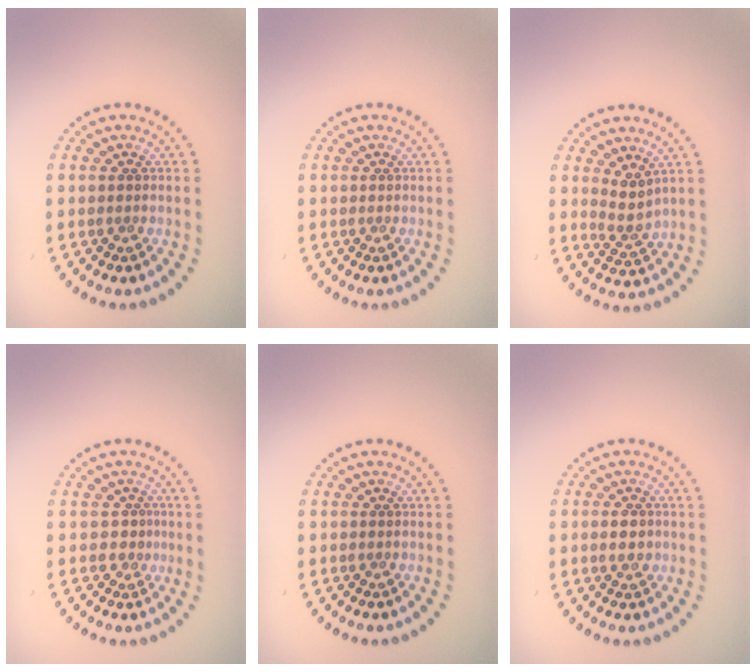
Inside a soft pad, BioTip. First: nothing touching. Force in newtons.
{"total": 0.0}
{"total": 2.3, "press": 1.7, "slide": 1.5}
{"total": 1.5, "press": 1.2, "slide": 0.8}
{"total": 0.0}
{"total": 2.1, "press": 2.1, "slide": 0.2}